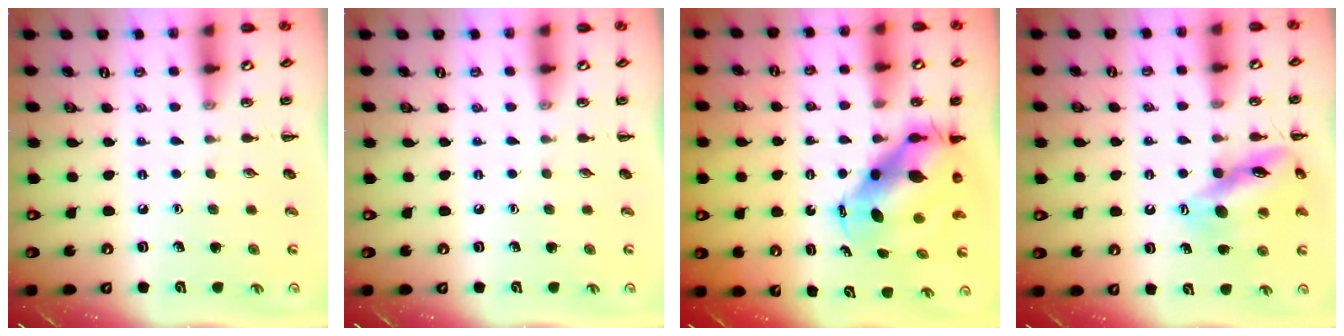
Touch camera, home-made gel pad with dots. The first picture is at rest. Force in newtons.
{"total": 0.0}
{"total": 10.3, "press": 10.1, "slide": 2.1}
{"total": 14.4, "press": 14.2, "slide": 2.0}